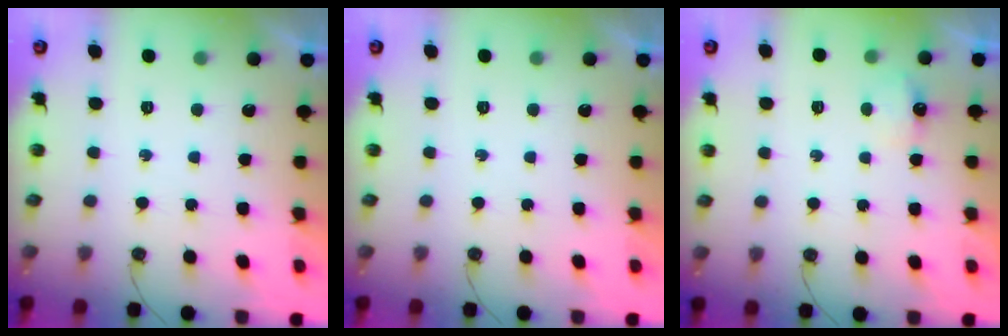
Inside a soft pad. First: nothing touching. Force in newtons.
{"total": 0.0}
{"total": 3.7, "press": 3.7, "slide": 0.5}